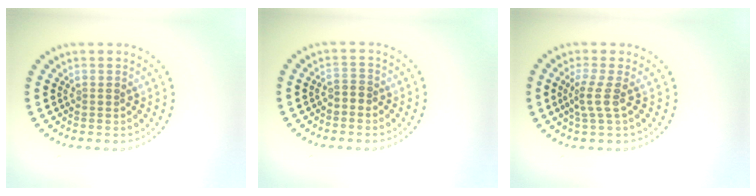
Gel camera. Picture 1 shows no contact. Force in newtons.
{"total": 0.9, "press": 0.7, "slide": 0.6}
{"total": 2.1, "press": 1.5, "slide": 1.5}